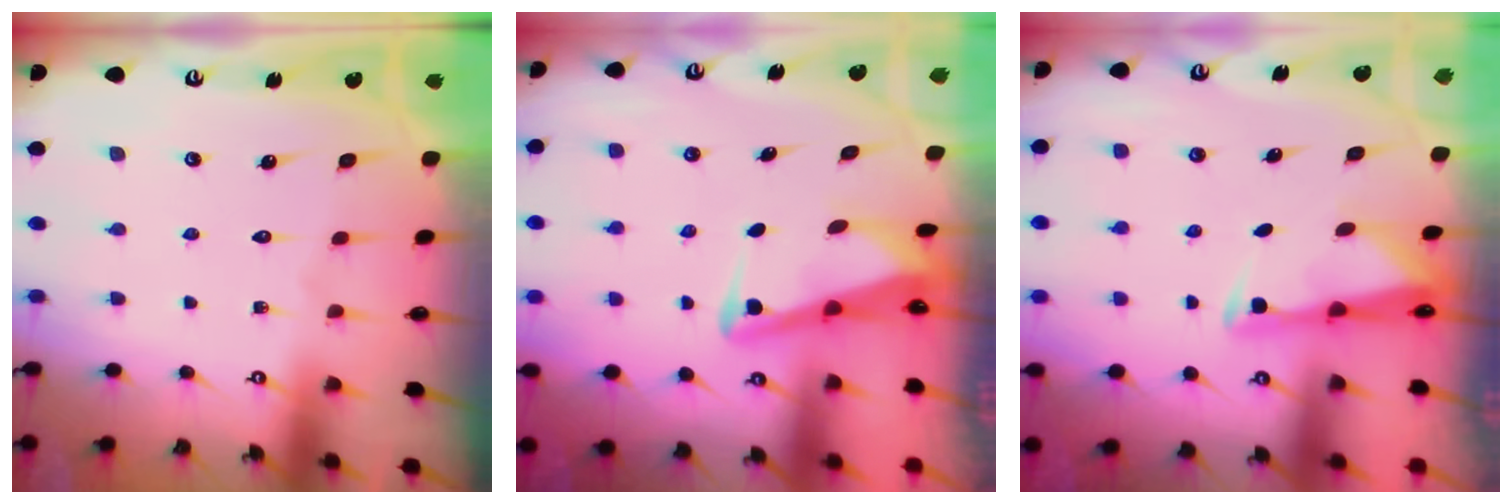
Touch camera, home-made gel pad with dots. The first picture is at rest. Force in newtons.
{"total": 3.5, "press": 3.4, "slide": 0.8}
{"total": 2.8, "press": 2.8, "slide": 0.4}